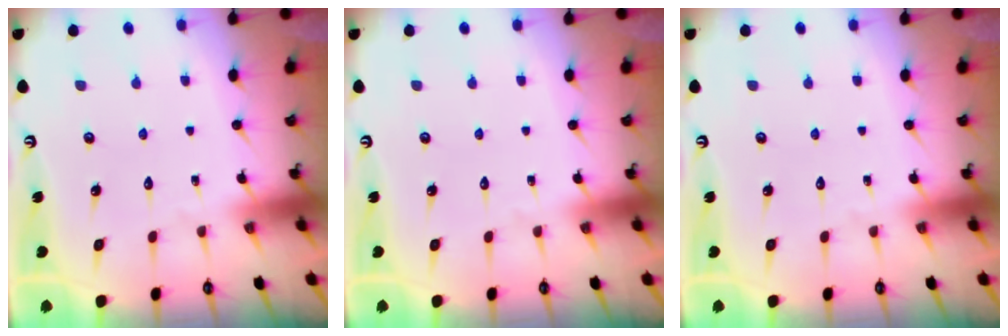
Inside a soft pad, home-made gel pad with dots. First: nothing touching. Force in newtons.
{"total": 0.0}
{"total": 0.0}